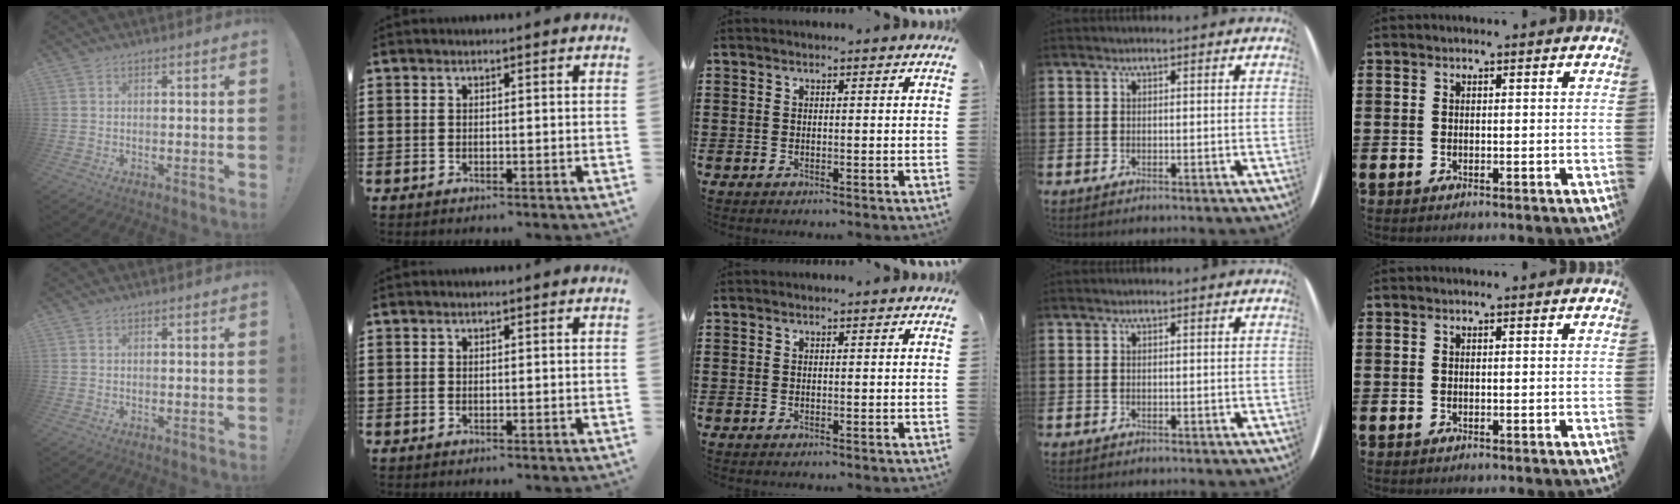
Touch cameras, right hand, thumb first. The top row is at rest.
{}